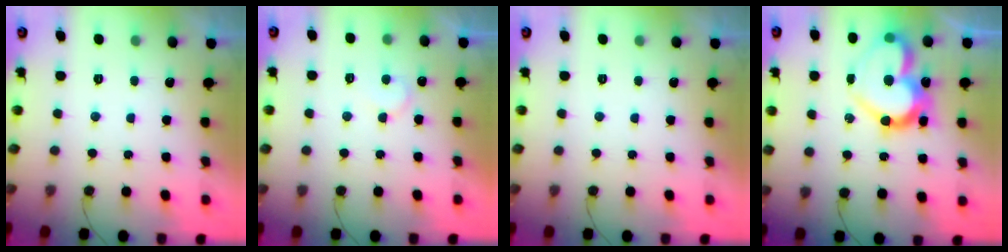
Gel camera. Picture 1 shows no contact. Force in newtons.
{"total": 7.1, "press": 7.1, "slide": 0.6}
{"total": 0.0}
{"total": 20.7, "press": 20.6, "slide": 2.2}